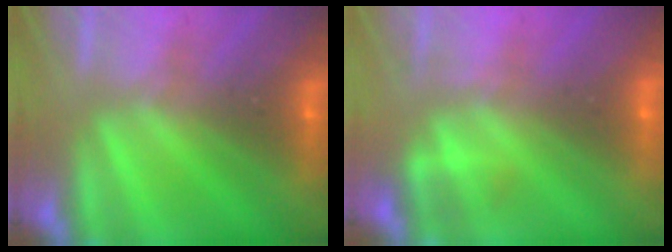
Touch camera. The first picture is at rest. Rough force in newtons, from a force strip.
{"total": 2.2}